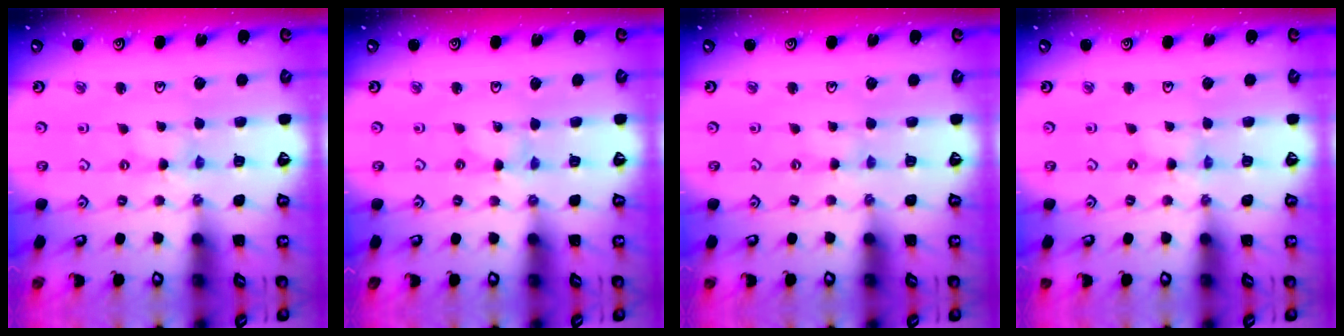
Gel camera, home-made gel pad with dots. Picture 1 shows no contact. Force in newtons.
{"total": 0.0}
{"total": 1.0, "press": 1.0, "slide": 0.2}
{"total": 0.0}